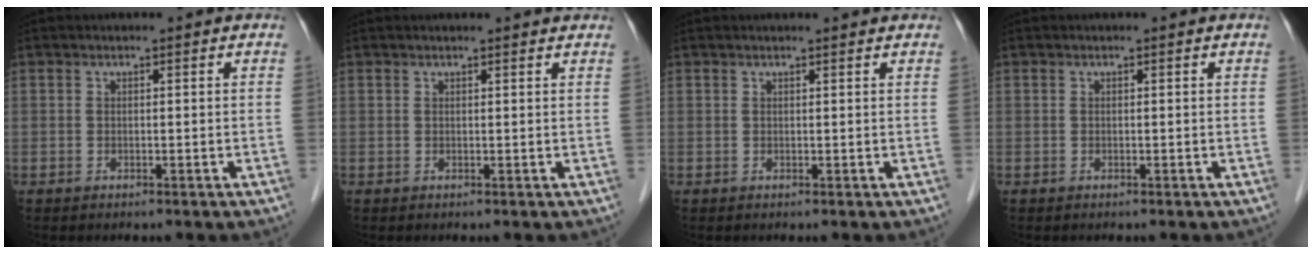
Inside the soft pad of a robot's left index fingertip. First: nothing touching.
{"total": 3.2, "force": [3.1, 0.2, 0.8], "torque": [-0.013, 0.009, 0.028]}
{"total": 2.6, "force": [2.4, 0.2, 0.8], "torque": [-0.013, 0.010, 0.024]}
{"total": 0.0}